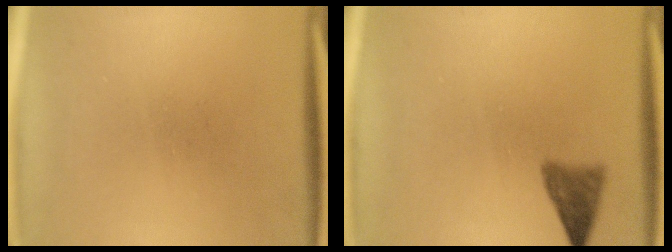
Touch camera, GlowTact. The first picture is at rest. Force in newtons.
{"total": 2.9}